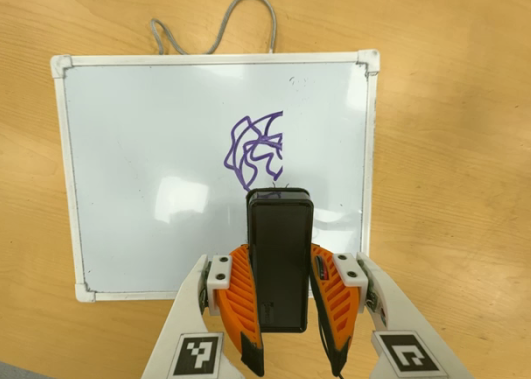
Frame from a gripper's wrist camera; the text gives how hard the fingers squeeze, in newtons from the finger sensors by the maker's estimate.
{"total": 8.8, "left": 6.4, "right": 11.2}